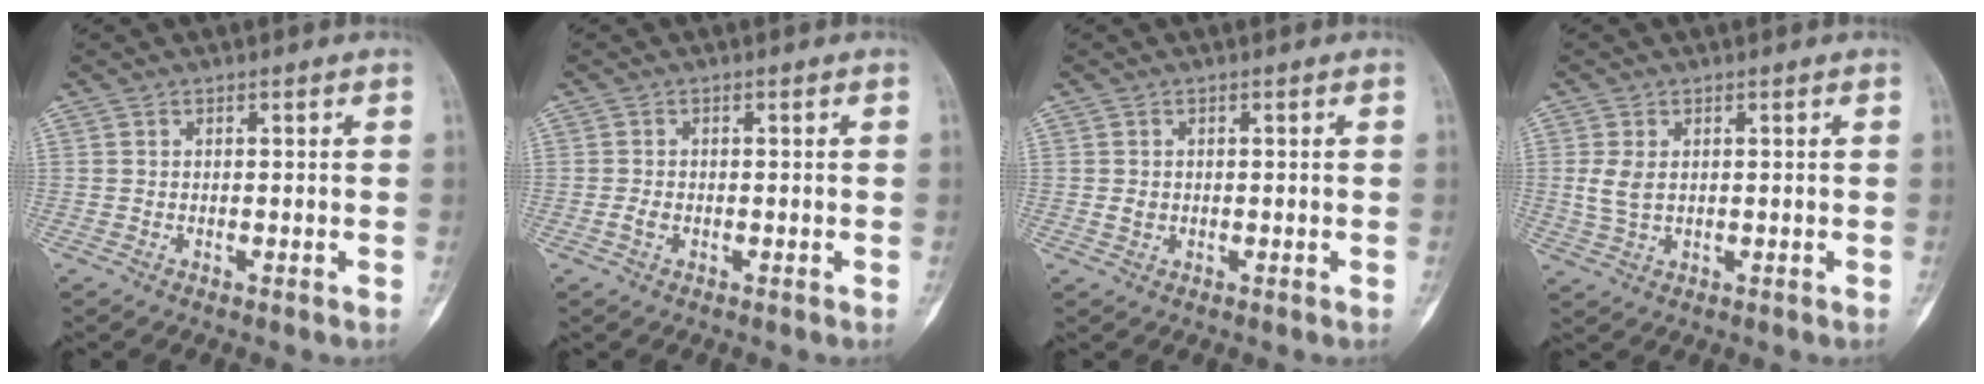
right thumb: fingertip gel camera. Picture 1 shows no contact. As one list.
[{"total": 1.3, "force": [-0.5, 0.8, 0.9], "torque": [-0.022, 0.001, -0.011]}, {"total": 1.3, "force": [0.0, 1.1, 0.7], "torque": [-0.010, 0.001, 0.003]}, {"total": 3.7, "force": [0.5, 2.3, 2.9], "torque": [-0.066, -0.001, 0.014]}]